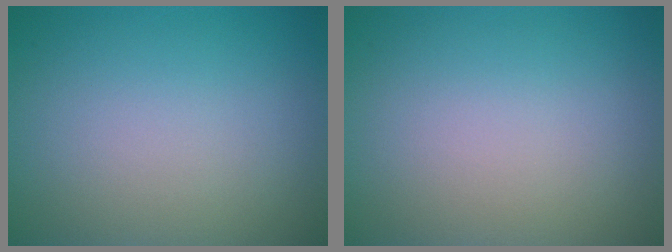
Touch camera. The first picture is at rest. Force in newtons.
{"total": 0.0}